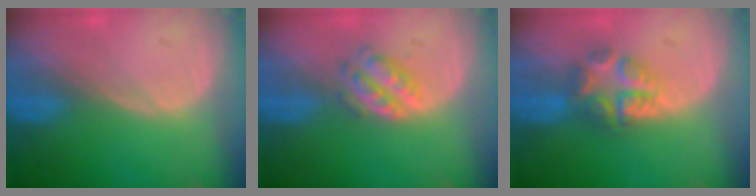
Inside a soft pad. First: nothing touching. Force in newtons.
{"total": 4.1, "press": 4.0, "slide": 0.9}
{"total": 5.7, "press": 5.3, "slide": 2.0}